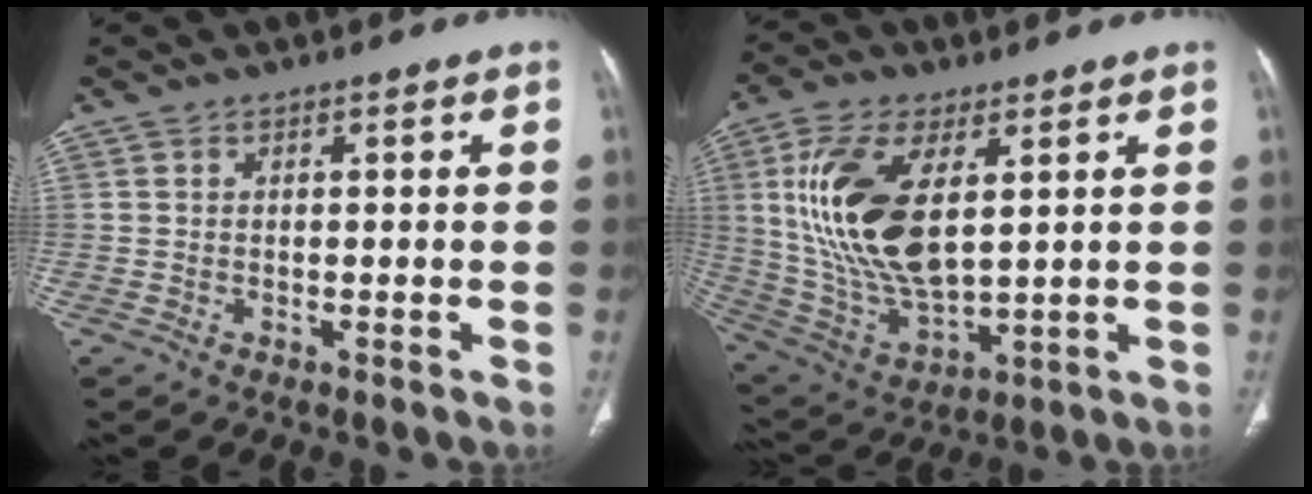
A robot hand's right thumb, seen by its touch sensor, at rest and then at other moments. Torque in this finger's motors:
{"motor_torque": [-1.33, 3.31, 1.81, 0.96, 0.72]}